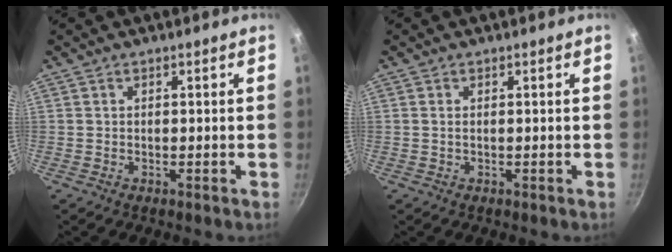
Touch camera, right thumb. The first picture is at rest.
{"total": 0.6, "force": [0.0, 0.3, 0.5], "torque": [-0.011, 0.001, 0.001]}